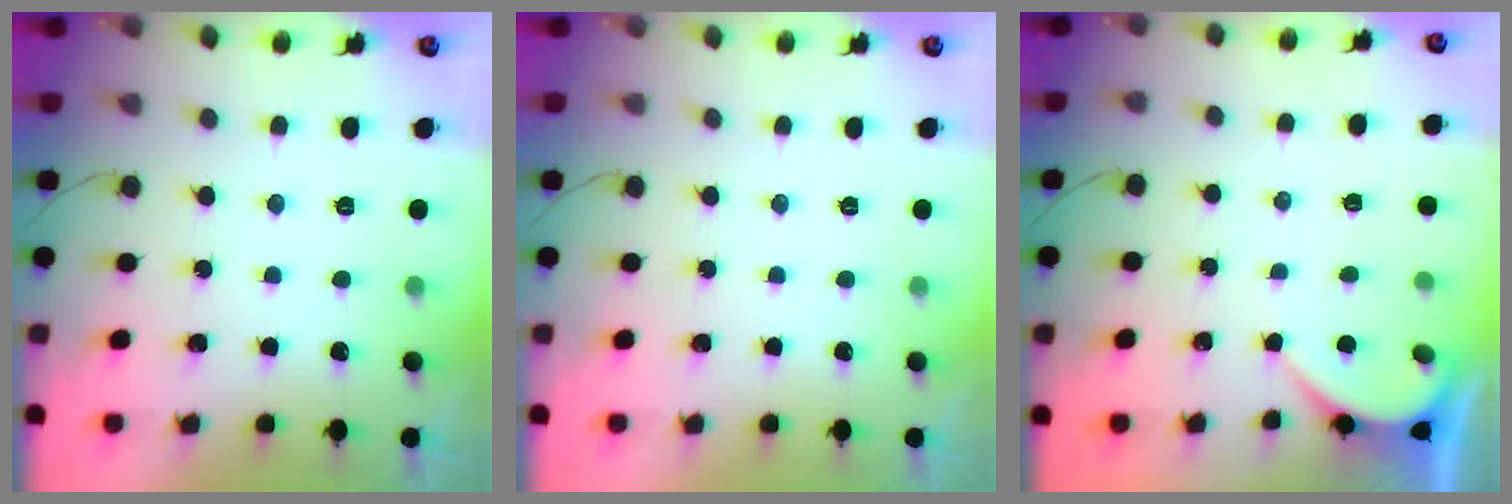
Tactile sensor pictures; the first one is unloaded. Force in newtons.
{"total": 0.0}
{"total": 1.6, "press": 1.5, "slide": 0.2}